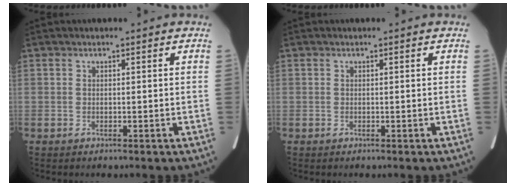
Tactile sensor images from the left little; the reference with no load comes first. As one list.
[{"total": 0.0}]